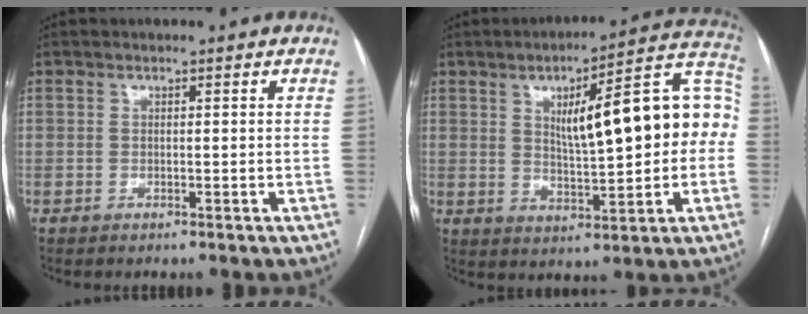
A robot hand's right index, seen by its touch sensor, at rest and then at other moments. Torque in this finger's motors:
{"motor_torque": [1.82, 0.32, 0.93, 0.11]}